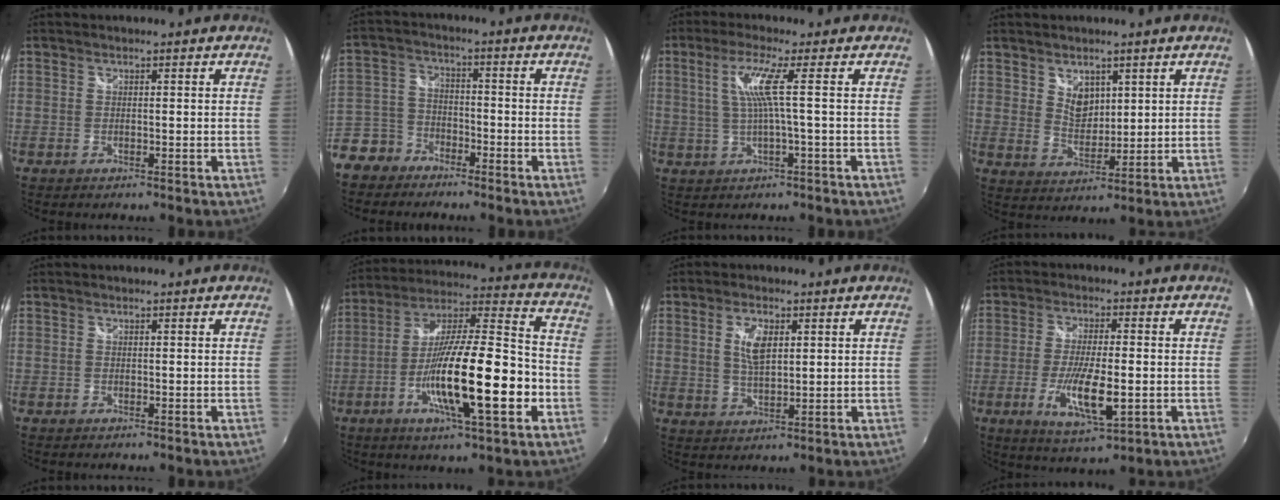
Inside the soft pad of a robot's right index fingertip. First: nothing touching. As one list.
[{"total": 10.4, "force": [-6.9, 7.0, 3.2], "torque": [-0.095, 0.015, -0.134]}, {"total": 5.4, "force": [0.7, -1.3, 5.2], "torque": [-0.101, 0.000, 0.022]}, {"total": 5.1, "force": [2.6, 3.5, 2.6], "torque": [-0.033, -0.002, 0.050]}, {"total": 0.0}, {"total": 21.3, "force": [-6.8, 3.9, 19.8], "torque": [-0.347, -0.006, -0.117]}, {"total": 5.7, "force": [1.7, 2.7, 4.7], "torque": [-0.086, 0.002, 0.033]}, {"total": 10.7, "force": [-2.9, 2.8, 9.9], "torque": [-0.192, -0.020, -0.050]}]